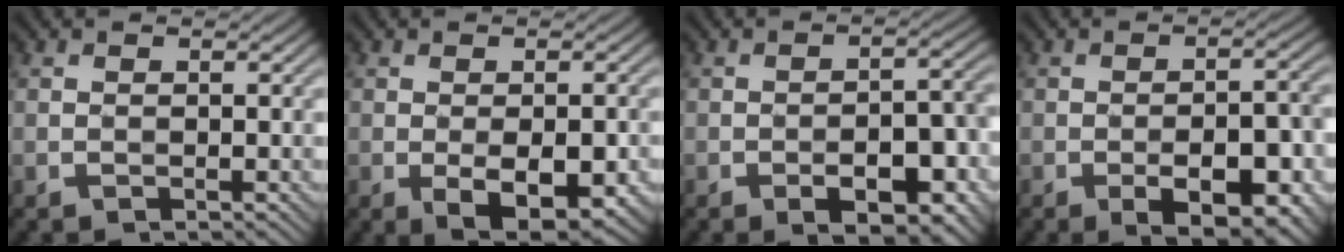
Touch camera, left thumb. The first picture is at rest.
{"total": 6.3, "force": [-2.4, 2.6, 5.2], "torque": [-0.083, -0.008, -0.029]}
{"total": 7.5, "force": [-3.7, 2.9, 5.8], "torque": [-0.080, 0.007, -0.048]}
{"total": 8.1, "force": [-3.8, 2.9, 6.5], "torque": [-0.090, 0.006, -0.048]}